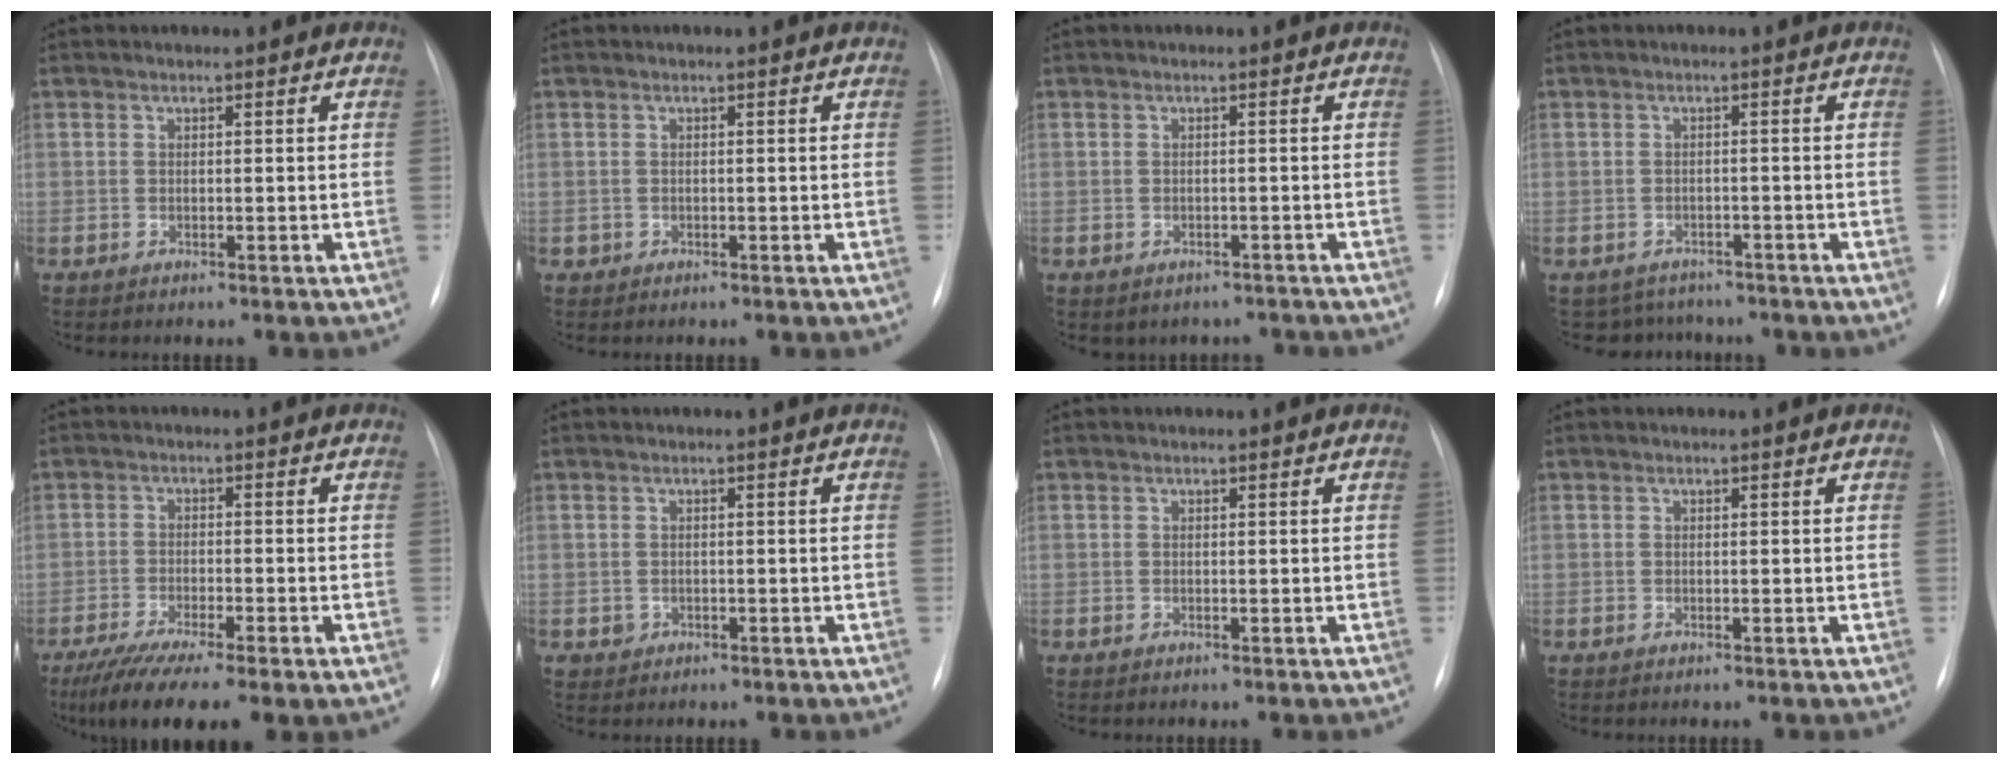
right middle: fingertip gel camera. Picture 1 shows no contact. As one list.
[{"total": 0.5, "force": [-0.2, 0.5, 0.0], "torque": [0.001, 0.005, -0.005]}, {"total": 4.2, "force": [-3.5, 2.4, 0.3], "torque": [0.001, 0.019, -0.038]}, {"total": 5.1, "force": [-4.4, 2.5, -0.2], "torque": [0.006, 0.011, -0.057]}, {"total": 10.5, "force": [-7.2, 1.5, 7.5], "torque": [-0.122, -0.022, -0.116]}, {"total": 1.1, "force": [-0.3, 1.0, 0.1], "torque": [-0.001, 0.003, -0.003]}, {"total": 0.0}, {"total": 0.0}]